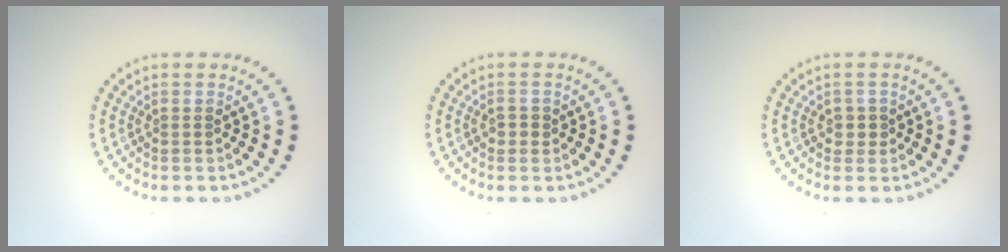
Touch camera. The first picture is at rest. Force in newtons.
{"total": 0.9, "press": 0.9, "slide": 0.1}
{"total": 1.1, "press": 1.0, "slide": 0.5}